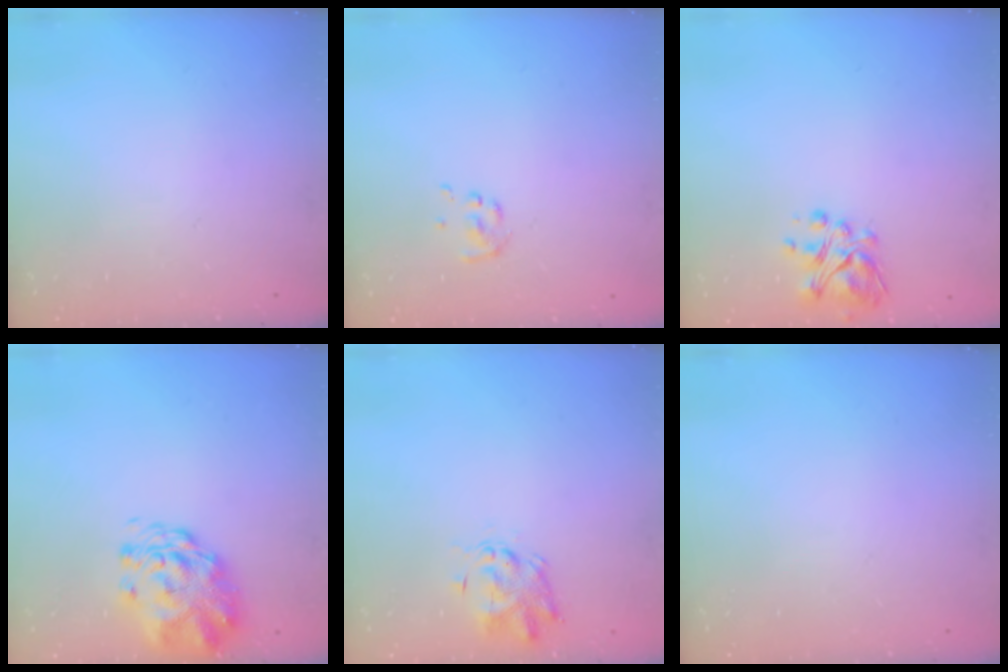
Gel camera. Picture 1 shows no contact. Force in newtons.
{"total": 2.3, "press": 2.3, "slide": 0.4}
{"total": 5.6, "press": 5.5, "slide": 1.1}
{"total": 2.9, "press": 2.7, "slide": 1.0}
{"total": 2.5, "press": 2.4, "slide": 0.7}
{"total": 0.0}